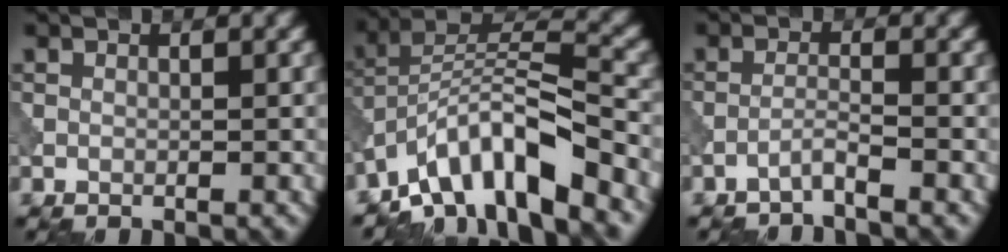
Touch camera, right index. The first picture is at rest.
{"total": 9.7, "force": [-6.8, 2.6, 6.4], "torque": [-0.094, 0.010, -0.135]}
{"total": 1.7, "force": [-1.4, -0.1, 0.9], "torque": [-0.013, 0.007, -0.036]}